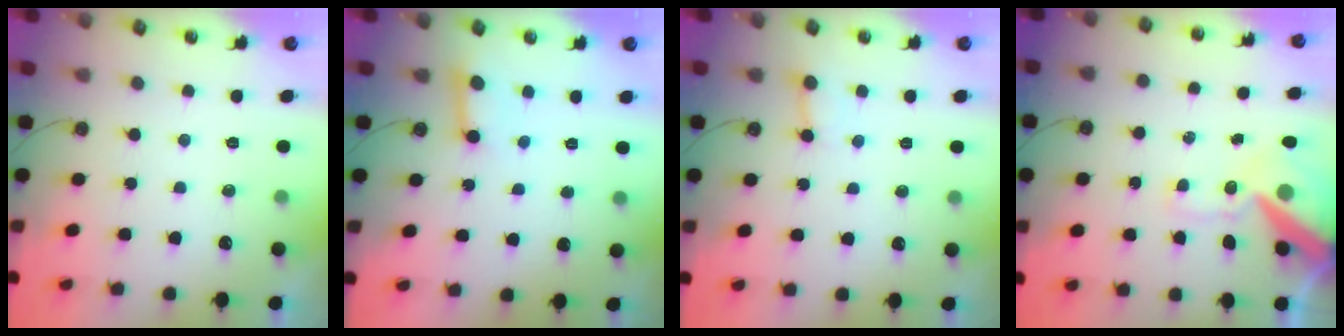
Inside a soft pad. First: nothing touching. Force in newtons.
{"total": 6.0, "press": 6.0, "slide": 0.6}
{"total": 5.0, "press": 5.0, "slide": 0.4}
{"total": 15.9, "press": 15.8, "slide": 2.3}